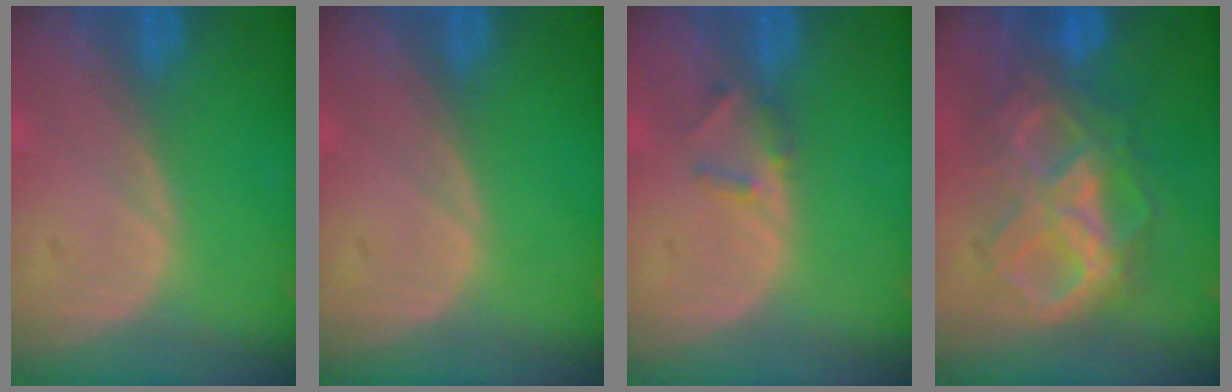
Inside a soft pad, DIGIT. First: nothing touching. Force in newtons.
{"total": 0.0}
{"total": 1.9, "press": 1.7, "slide": 0.9}
{"total": 9.3, "press": 9.2, "slide": 0.9}